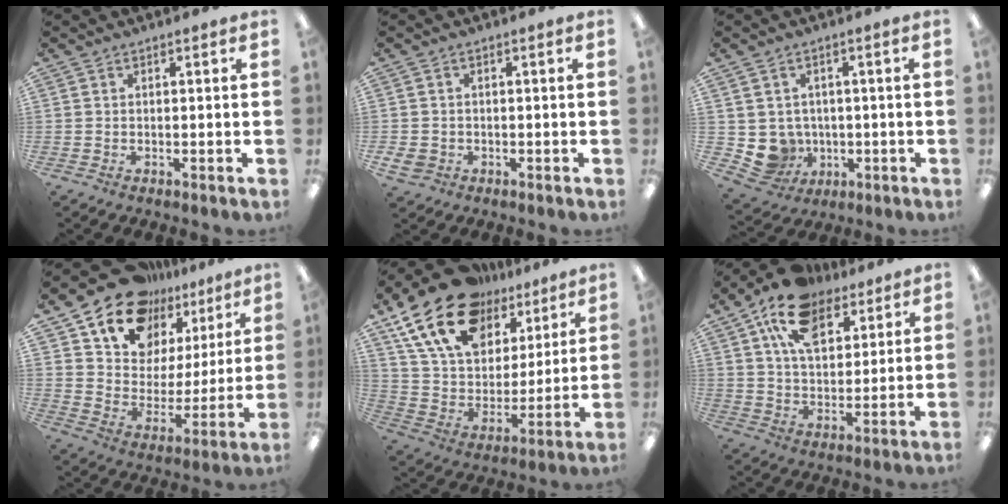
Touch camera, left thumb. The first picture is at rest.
{"total": 2.8, "force": [-1.0, 2.4, 1.0], "torque": [-0.030, 0.000, -0.022]}
{"total": 6.4, "force": [0.1, 6.3, 1.3], "torque": [-0.046, -0.008, 0.010]}
{"total": 16.2, "force": [13.2, 8.6, 3.8], "torque": [-0.094, -0.106, 0.241]}
{"total": 21.0, "force": [13.8, 11.9, 10.4], "torque": [-0.206, -0.071, 0.252]}
{"total": 16.0, "force": [10.3, 9.1, 8.2], "torque": [-0.153, -0.042, 0.190]}